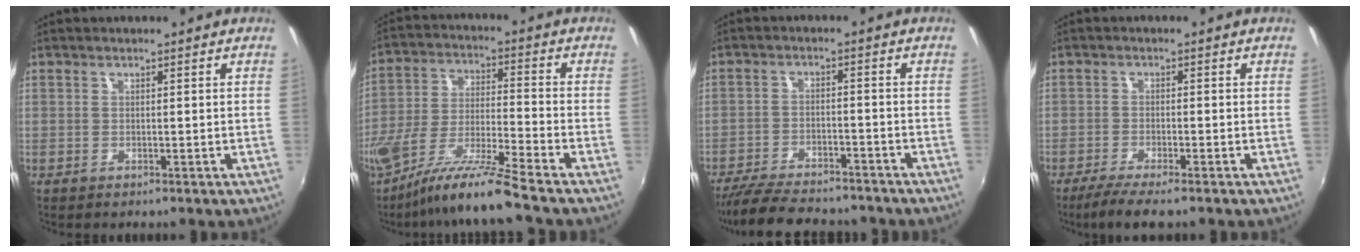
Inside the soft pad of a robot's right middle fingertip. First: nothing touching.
{"total": 12.6, "force": [-10.0, -1.4, 7.6], "torque": [-0.147, -0.020, -0.187]}
{"total": 16.0, "force": [-13.6, 4.3, 7.2], "torque": [-0.151, -0.025, -0.205]}
{"total": 5.5, "force": [-4.3, 0.5, 3.4], "torque": [-0.084, -0.017, -0.078]}